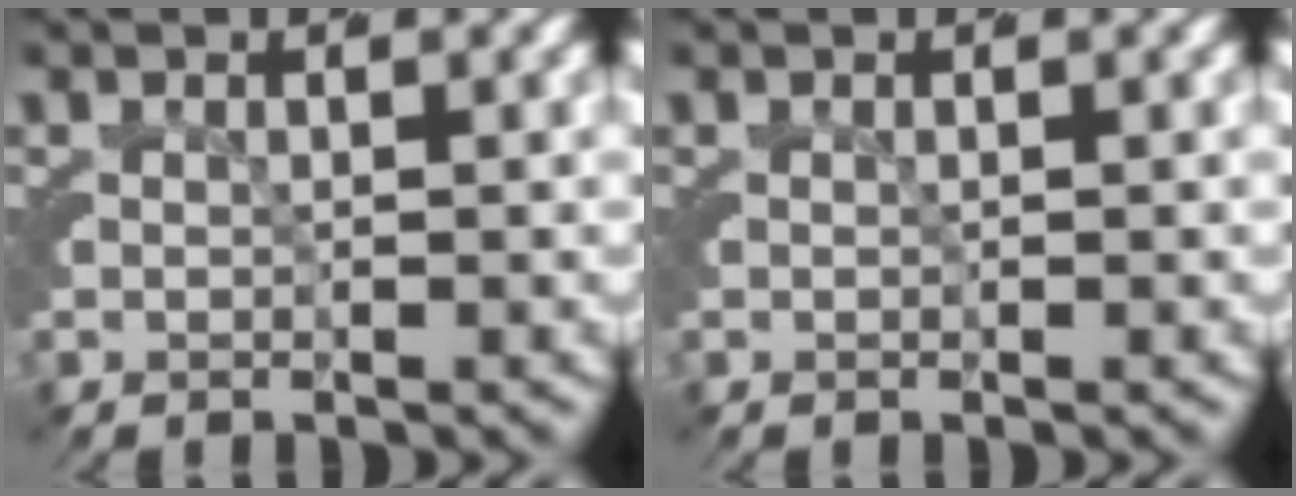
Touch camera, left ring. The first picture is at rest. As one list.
[{"total": 0.0}]